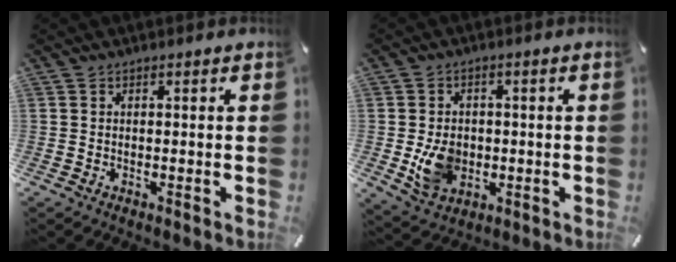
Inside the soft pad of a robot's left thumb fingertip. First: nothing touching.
{"total": 8.3, "force": [-1.1, 6.8, 4.6], "torque": [-0.083, 0.002, -0.018]}